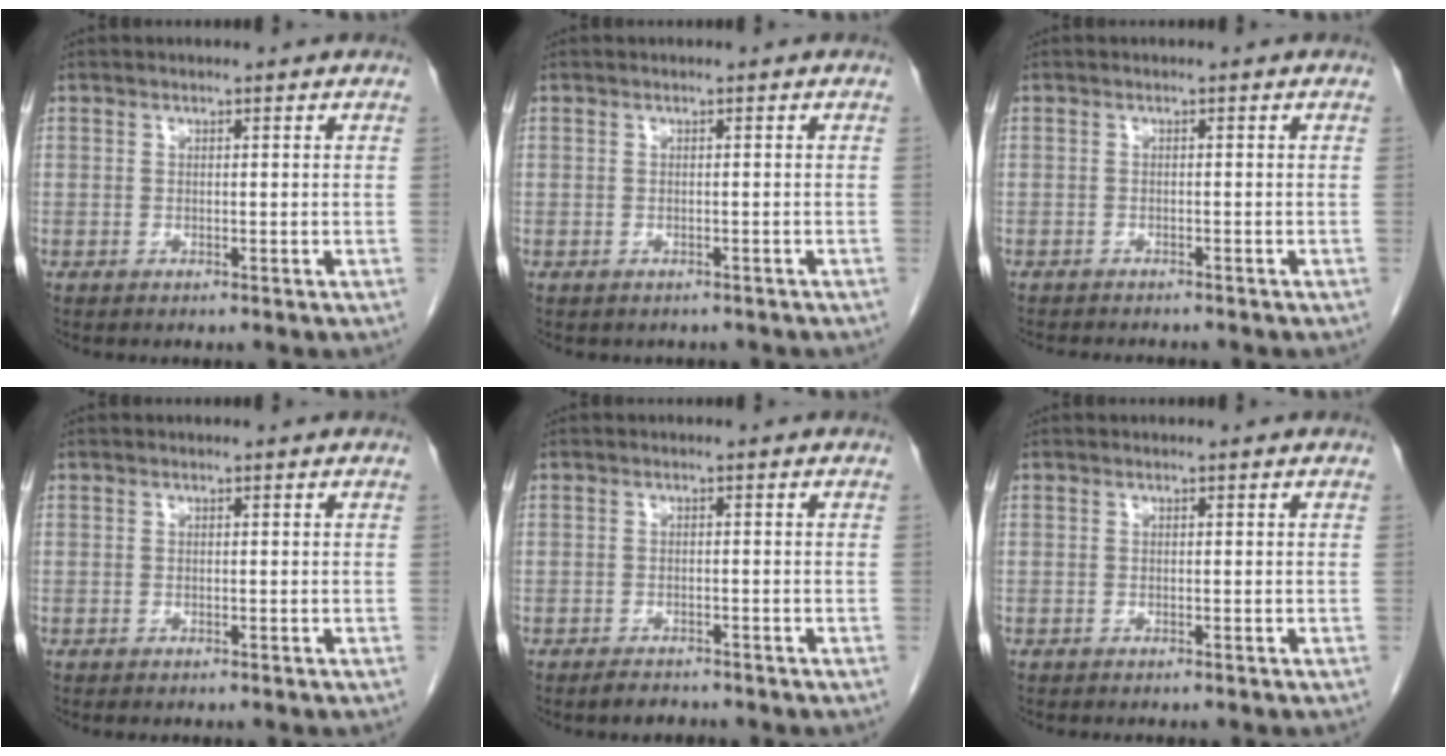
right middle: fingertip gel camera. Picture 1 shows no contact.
{"total": 2.1, "force": [-1.7, 1.0, 0.4], "torque": [-0.012, -0.001, -0.019]}
{"total": 4.7, "force": [-4.3, 1.0, 1.7], "torque": [-0.021, -0.007, -0.057]}
{"total": 0.0}
{"total": 2.1, "force": [-1.8, 0.7, 0.7], "torque": [-0.018, -0.003, -0.025]}
{"total": 0.6, "force": [-0.5, 0.1, 0.3], "torque": [-0.004, -0.001, -0.007]}